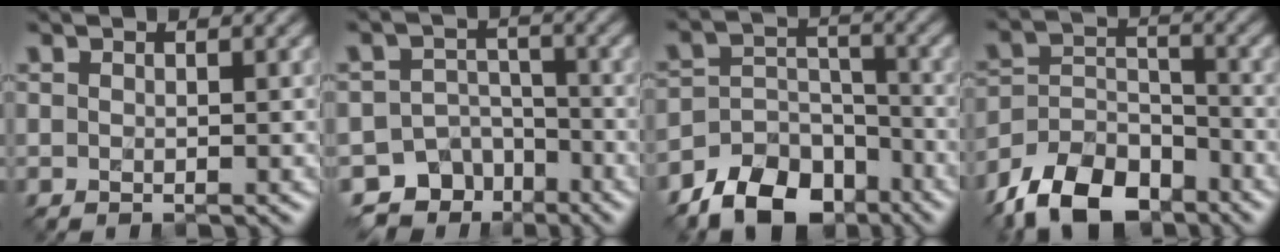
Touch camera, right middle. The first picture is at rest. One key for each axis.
{"total": 7.5, "fx": -5.4, "fy": 5.2, "fz": 0.7, "tx": 0.011, "ty": 0.001, "tz": -0.079}
{"total": 7.6, "fx": -5.8, "fy": 4.1, "fz": 2.7, "tx": -0.037, "ty": 0.002, "tz": -0.107}
{"total": 9.5, "fx": -7.5, "fy": 4.6, "fz": 3.6, "tx": -0.057, "ty": 0.001, "tz": -0.135}